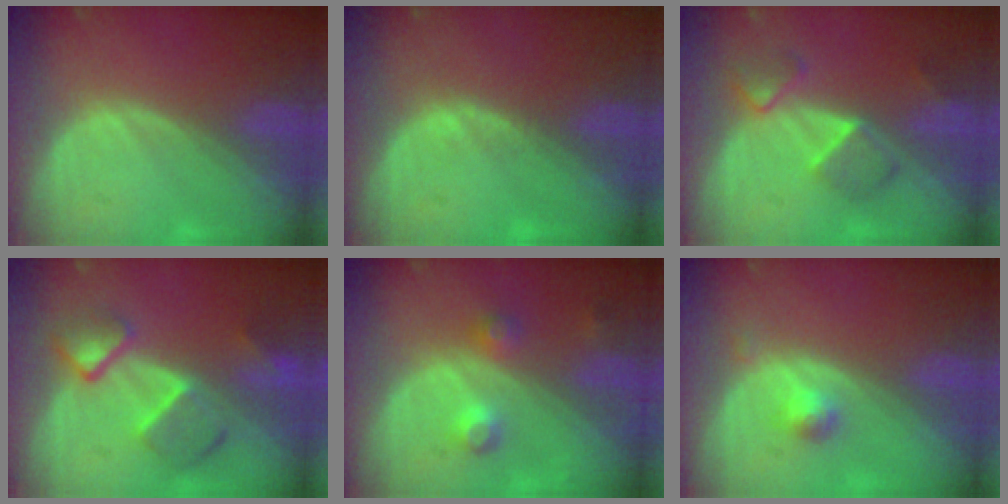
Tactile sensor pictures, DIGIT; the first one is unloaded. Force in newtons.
{"total": 0.7, "press": 0.6, "slide": 0.3}
{"total": 5.4, "press": 5.1, "slide": 2.0}
{"total": 7.2, "press": 6.8, "slide": 2.3}
{"total": 3.7, "press": 3.7, "slide": 0.4}
{"total": 2.2, "press": 2.0, "slide": 1.0}